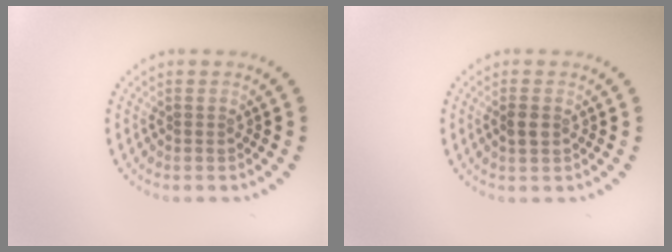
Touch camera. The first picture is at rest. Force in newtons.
{"total": 1.5, "press": 1.4, "slide": 0.2}